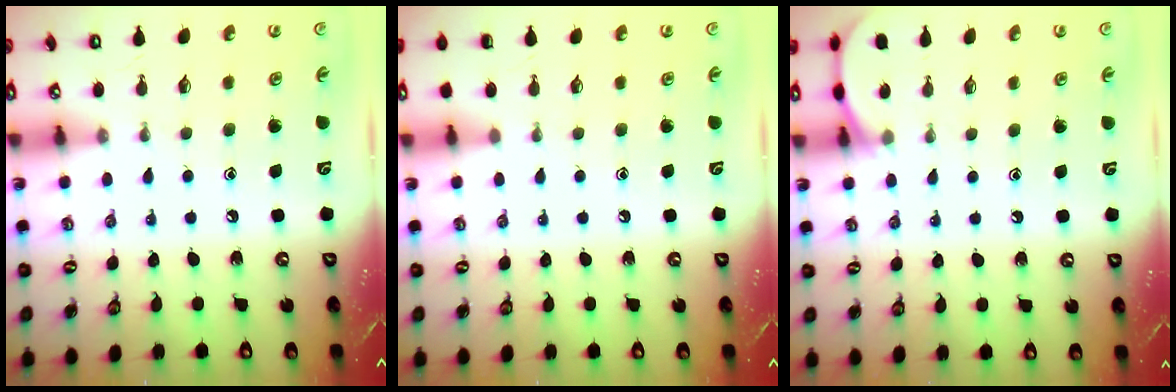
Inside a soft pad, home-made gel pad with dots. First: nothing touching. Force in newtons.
{"total": 0.0}
{"total": 5.7, "press": 5.7, "slide": 0.6}